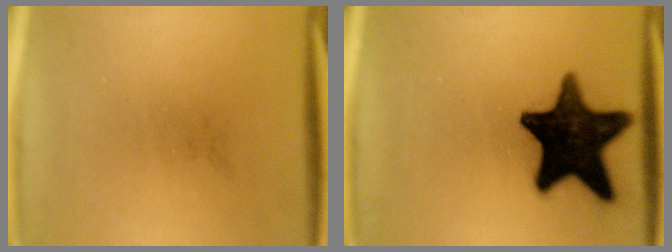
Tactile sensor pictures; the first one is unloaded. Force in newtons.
{"total": 18.4}